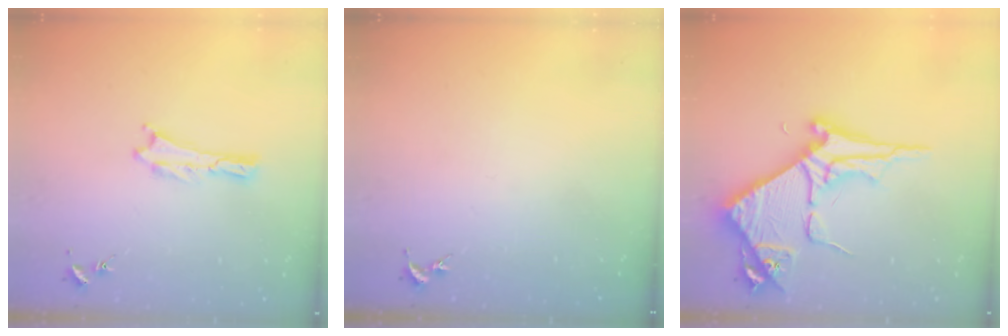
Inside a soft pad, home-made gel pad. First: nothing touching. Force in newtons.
{"total": 0.0}
{"total": 8.8, "press": 8.7, "slide": 0.9}